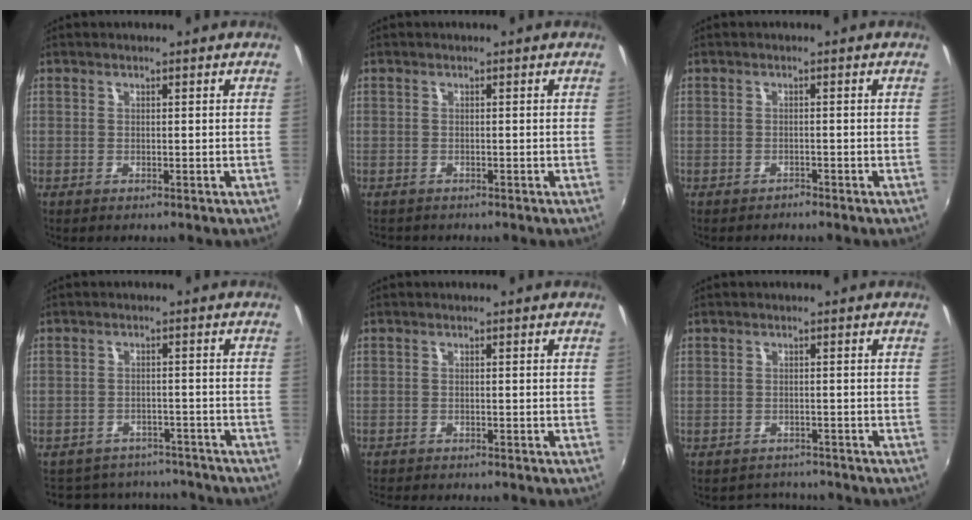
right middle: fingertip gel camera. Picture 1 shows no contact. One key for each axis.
{"total": 1.2, "fx": -1.0, "fy": 0.6, "fz": 0.0, "tx": -0.005, "ty": -0.001, "tz": -0.018}
{"total": 1.1, "fx": -1.1, "fy": 0.2, "fz": 0.0, "tx": -0.003, "ty": -0.001, "tz": -0.018}
{"total": 12.6, "fx": -10.8, "fy": 5.8, "fz": 2.9, "tx": -0.072, "ty": 0.032, "tz": -0.136}
{"total": 4.0, "fx": -3.8, "fy": 0.5, "fz": 1.2, "tx": -0.035, "ty": -0.017, "tz": -0.063}
{"total": 3.9, "fx": -3.3, "fy": 2.0, "fz": -0.3, "tx": -0.001, "ty": 0.014, "tz": -0.054}